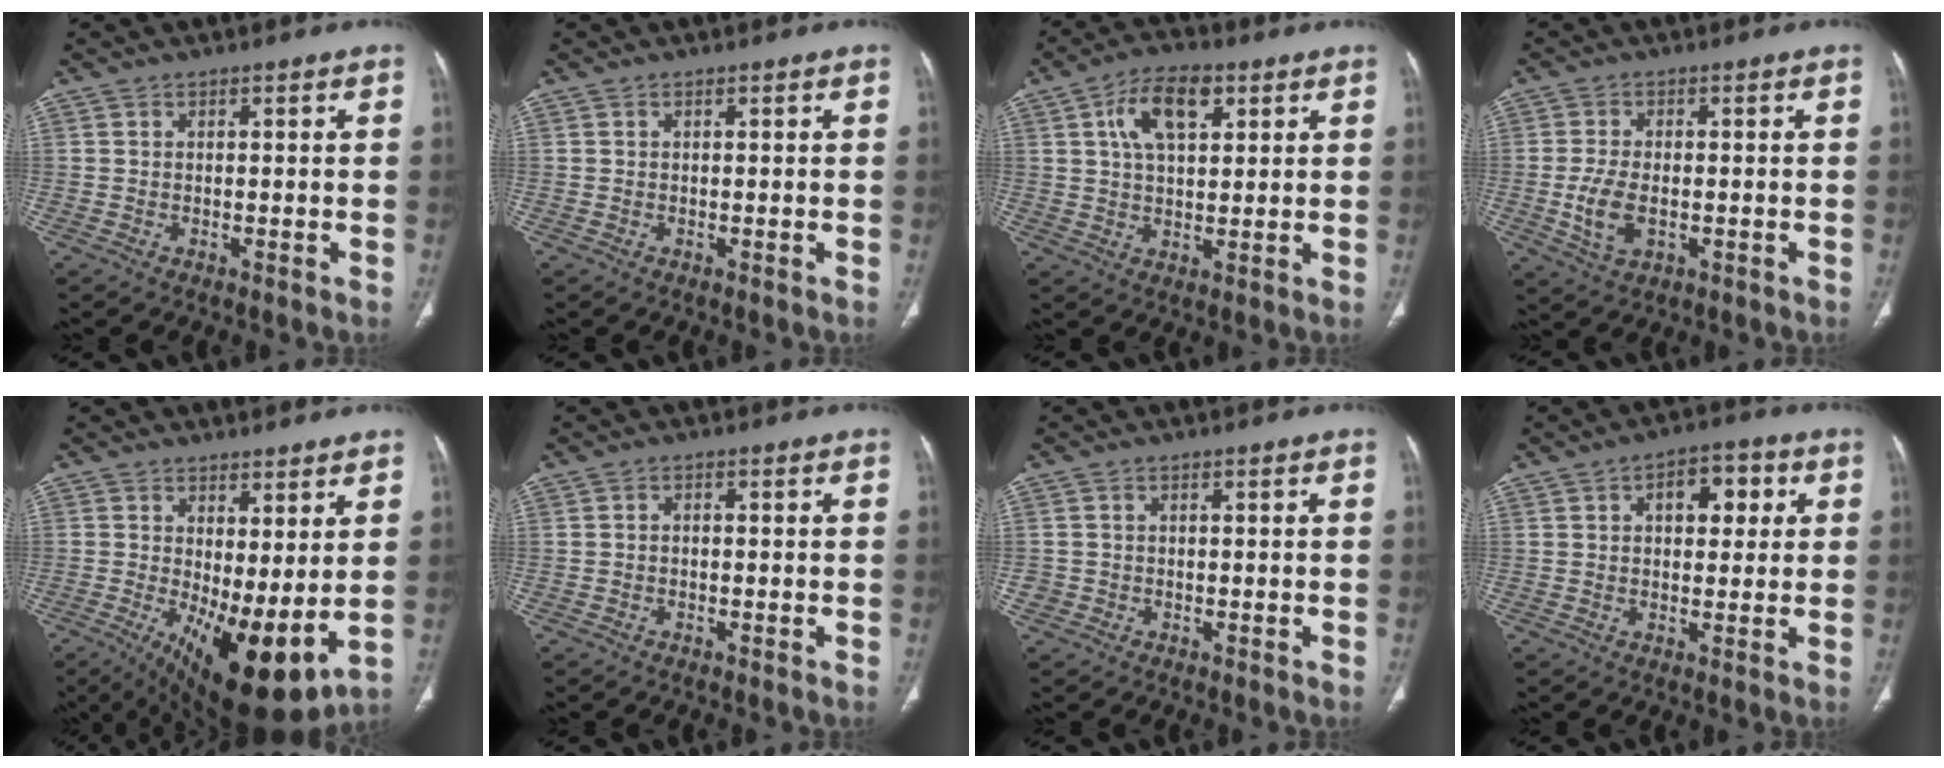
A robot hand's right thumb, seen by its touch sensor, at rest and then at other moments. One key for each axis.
{"total": 0.0}
{"total": 10.0, "fx": 3.9, "fy": 5.3, "fz": 7.6, "tx": -0.121, "ty": 0.000, "tz": 0.065}
{"total": 6.5, "fx": -1.2, "fy": 3.7, "fz": 5.2, "tx": -0.107, "ty": -0.003, "tz": -0.017}
{"total": 13.8, "fx": -0.5, "fy": 5.1, "fz": 12.8, "tx": -0.209, "ty": -0.029, "tz": 0.012}
{"total": 0.7, "fx": -0.3, "fy": 0.5, "fz": 0.4, "tx": -0.003, "ty": 0.002, "tz": -0.008}
{"total": 1.3, "fx": -0.3, "fy": 1.2, "fz": 0.1, "tx": 0.003, "ty": 0.005, "tz": -0.006}
{"total": 7.9, "fx": 2.4, "fy": 4.6, "fz": 5.9, "tx": -0.051, "ty": 0.008, "tz": 0.030}